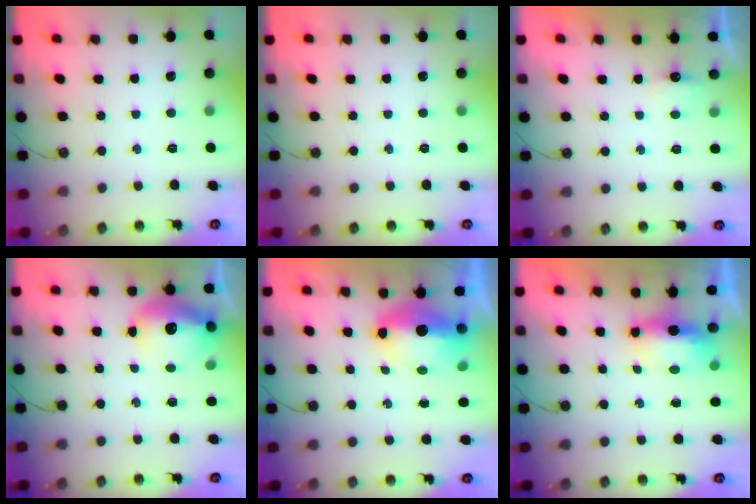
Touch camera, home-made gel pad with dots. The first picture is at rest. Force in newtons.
{"total": 0.0}
{"total": 2.8, "press": 2.7, "slide": 0.4}
{"total": 13.4, "press": 13.3, "slide": 1.2}
{"total": 8.9, "press": 8.9, "slide": 0.8}
{"total": 6.3, "press": 6.3, "slide": 0.5}